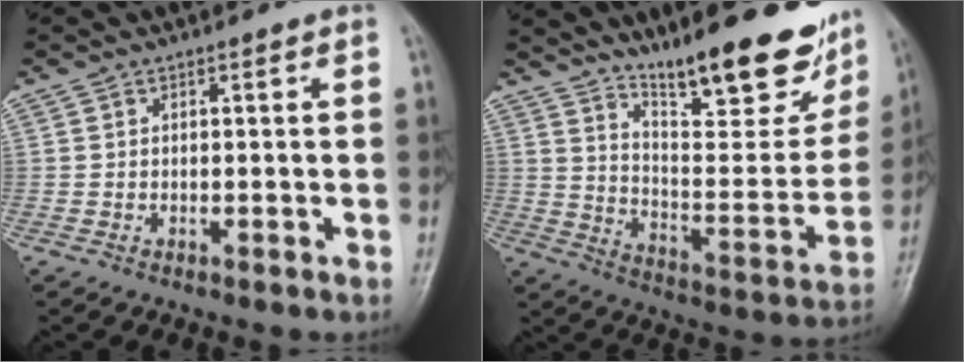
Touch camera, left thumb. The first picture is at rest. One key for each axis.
{"total": 22.9, "fx": 16.5, "fy": 6.2, "fz": 14.5, "tx": -0.168, "ty": -0.100, "tz": 0.255}